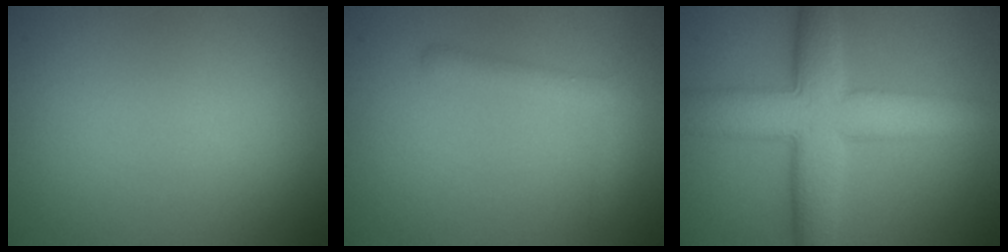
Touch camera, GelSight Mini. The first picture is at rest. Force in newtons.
{"total": 1.7, "press": 1.7, "slide": 0.1}
{"total": 9.2, "press": 9.2, "slide": 0.1}